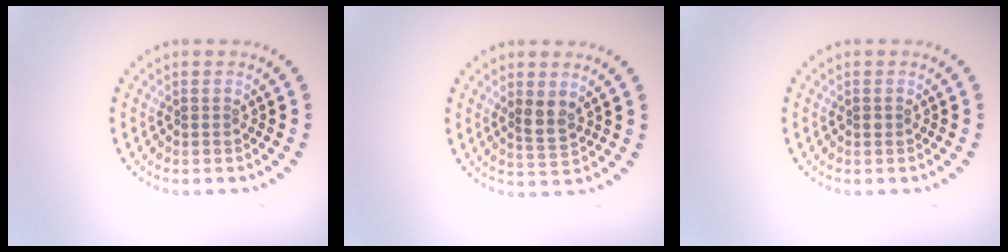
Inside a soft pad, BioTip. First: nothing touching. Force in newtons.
{"total": 1.9, "press": 1.8, "slide": 0.8}
{"total": 0.5, "press": 0.5, "slide": 0.1}